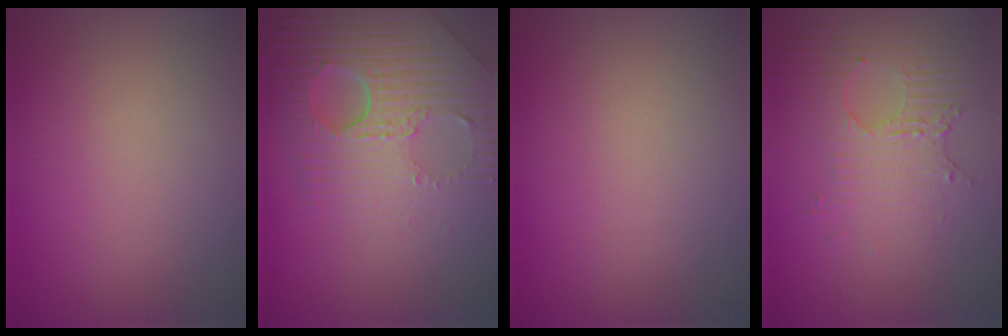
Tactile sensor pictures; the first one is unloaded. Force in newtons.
{"total": 9.0, "press": 6.1, "slide": 6.6}
{"total": 0.0}
{"total": 5.2, "press": 3.3, "slide": 4.0}